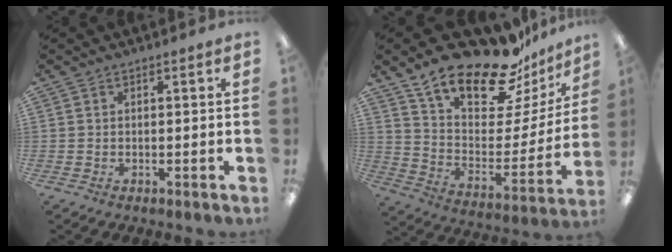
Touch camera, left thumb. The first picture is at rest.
{"total": 22.2, "force": [17.7, 8.0, 10.8], "torque": [-0.177, -0.130, 0.305]}